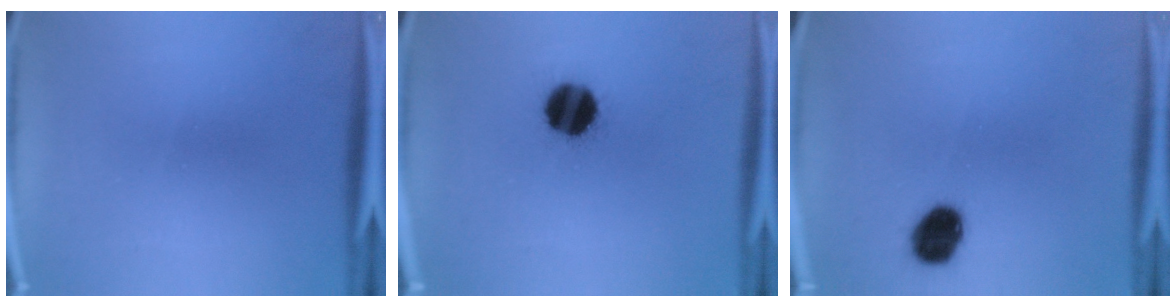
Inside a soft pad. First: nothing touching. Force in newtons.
{"total": 12.2}
{"total": 8.6}